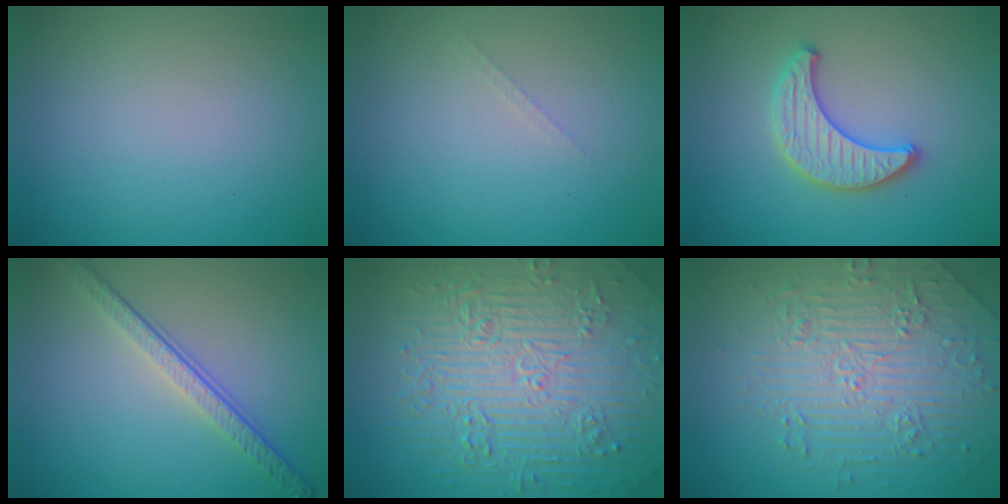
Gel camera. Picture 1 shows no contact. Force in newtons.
{"total": 0.6, "press": 0.6, "slide": 0.1}
{"total": 3.2, "press": 3.2, "slide": 0.4}
{"total": 4.0, "press": 2.8, "slide": 2.8}
{"total": 11.0, "press": 7.5, "slide": 8.1}
{"total": 4.7, "press": 4.6, "slide": 0.8}